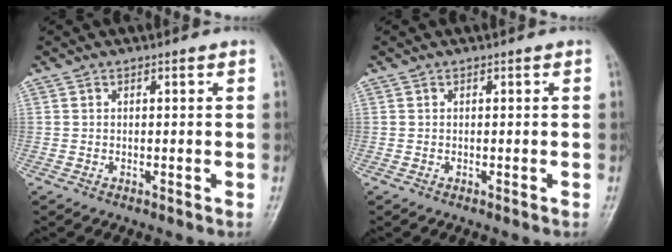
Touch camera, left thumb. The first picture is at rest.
{"total": 0.0}